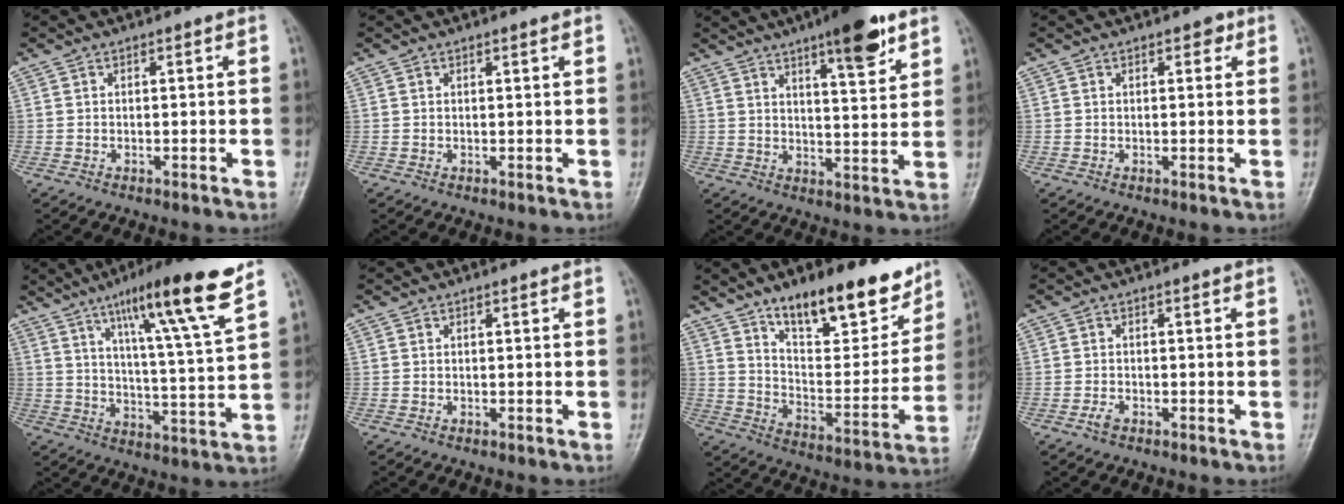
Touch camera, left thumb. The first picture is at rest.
{"total": 0.7, "force": [0.6, 0.0, 0.5], "torque": [-0.007, -0.004, 0.009]}
{"total": 11.4, "force": [7.1, 2.7, 8.5], "torque": [-0.106, -0.038, 0.103]}
{"total": 1.7, "force": [1.0, 1.0, 1.0], "torque": [-0.002, -0.001, 0.009]}
{"total": 16.8, "force": [10.5, 0.5, 13.1], "torque": [-0.197, -0.051, 0.164]}
{"total": 0.0}
{"total": 19.2, "force": [13.4, 7.3, 11.6], "torque": [-0.123, -0.082, 0.217]}
{"total": 1.3, "force": [-0.7, 0.7, 0.8], "torque": [-0.020, 0.001, -0.016]}